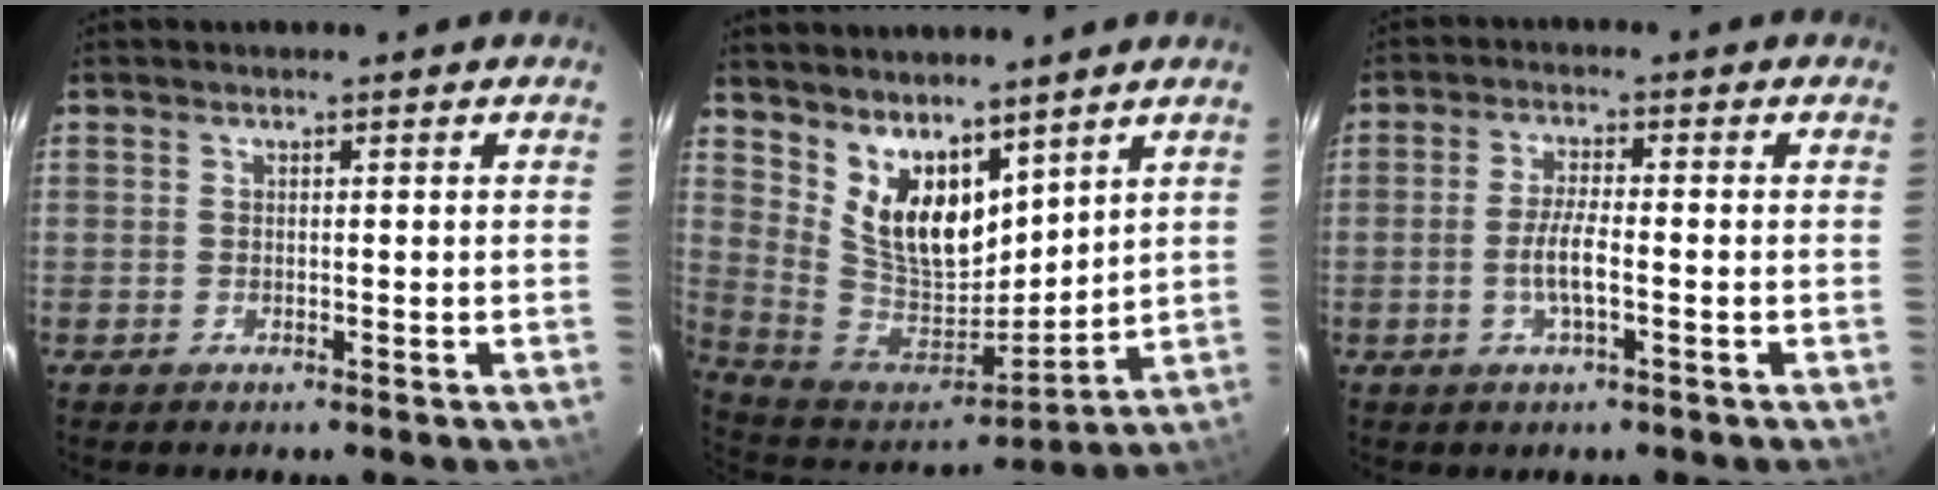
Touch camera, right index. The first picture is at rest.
{"total": 14.2, "force": [8.6, 7.2, 8.6], "torque": [-0.160, -0.007, 0.178]}
{"total": 4.7, "force": [-1.4, 0.8, 4.4], "torque": [-0.090, -0.002, -0.027]}